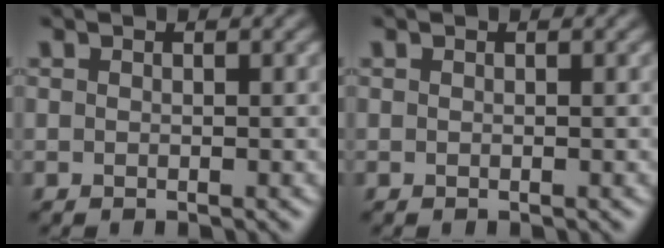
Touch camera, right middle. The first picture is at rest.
{"total": 0.0}